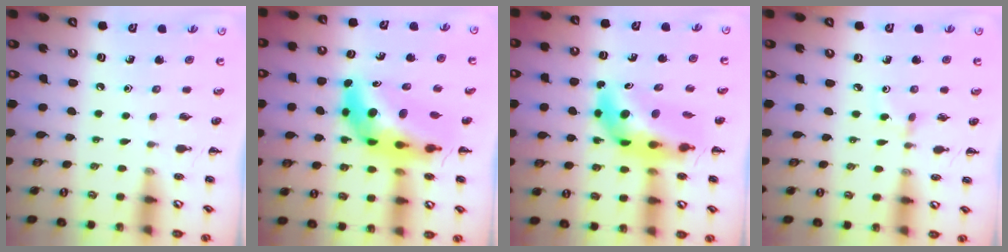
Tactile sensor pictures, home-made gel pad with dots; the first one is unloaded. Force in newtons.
{"total": 10.3, "press": 9.7, "slide": 3.4}
{"total": 10.2, "press": 9.8, "slide": 2.8}
{"total": 2.9, "press": 2.6, "slide": 1.2}